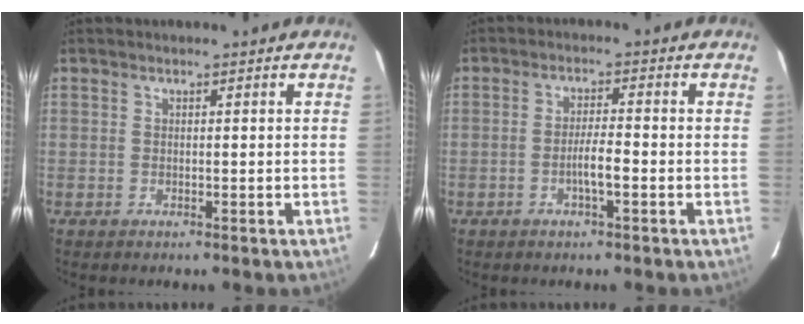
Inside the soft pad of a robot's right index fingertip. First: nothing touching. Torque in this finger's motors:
{"motor_torque": [0.83, -0.33, 0.39, 0.10]}